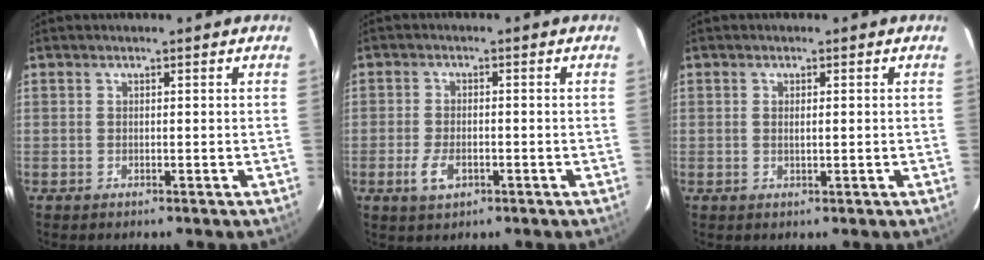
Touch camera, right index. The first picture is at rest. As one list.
[{"total": 4.5, "force": [-1.8, 2.3, 3.4], "torque": [-0.078, -0.006, -0.032]}, {"total": 1.2, "force": [0.1, 0.2, 1.2], "torque": [-0.019, 0.001, 0.002]}]